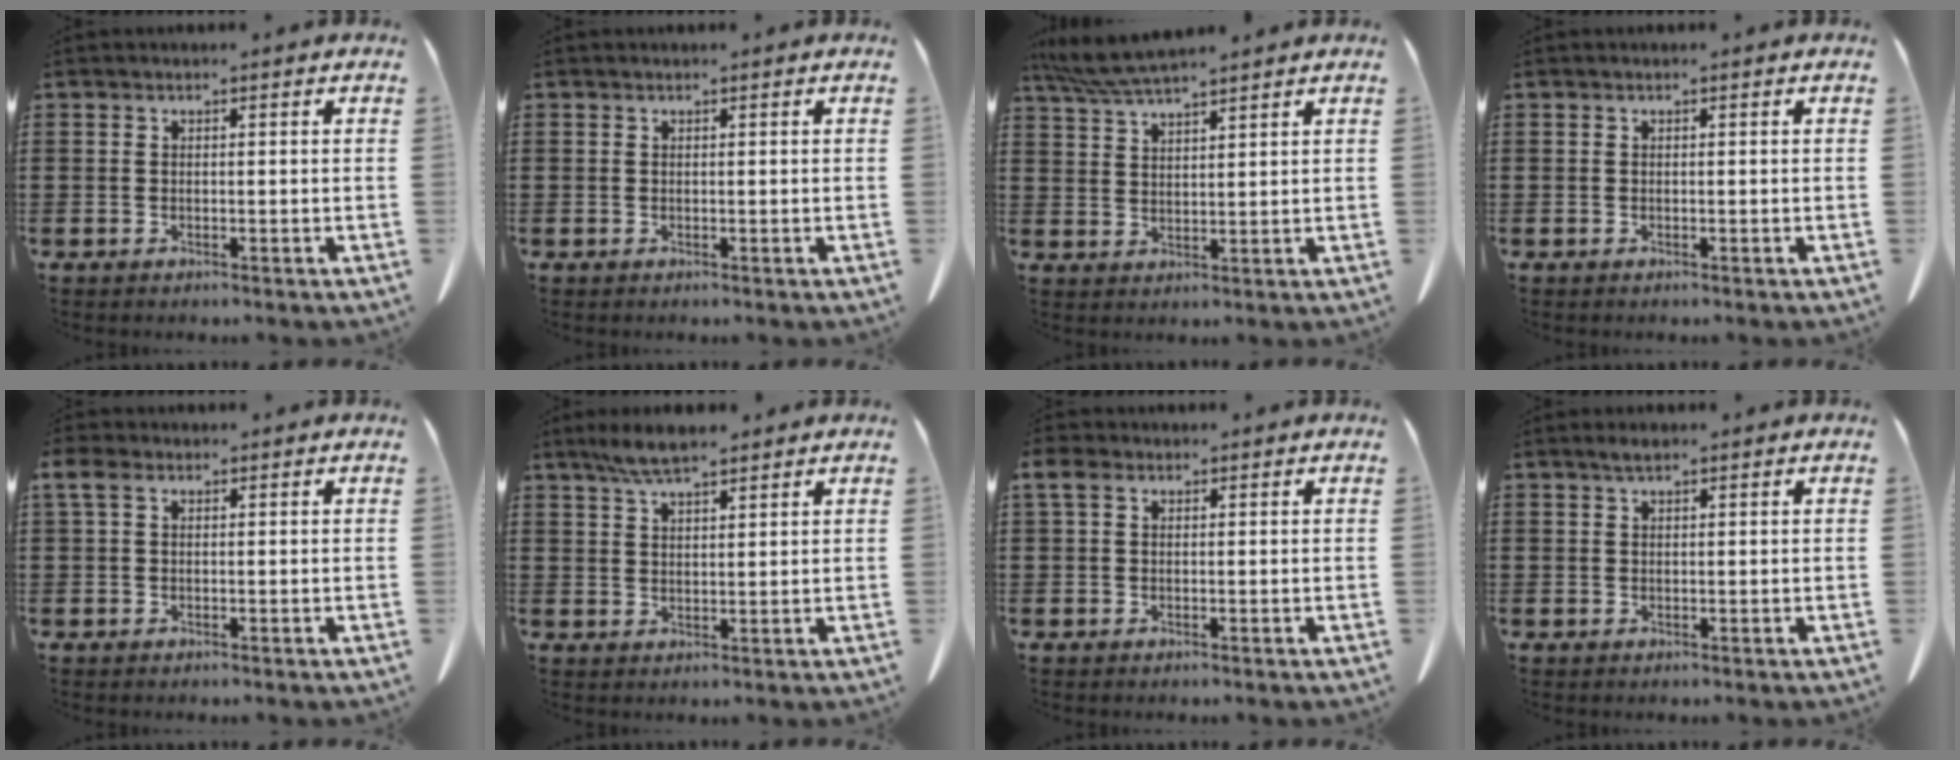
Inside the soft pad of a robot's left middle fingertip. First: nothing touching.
{"total": 0.0}
{"total": 5.5, "force": [4.8, 0.4, 2.6], "torque": [-0.063, -0.014, 0.091]}
{"total": 0.0}
{"total": 2.3, "force": [0.6, 1.4, 1.8], "torque": [-0.048, 0.005, 0.007]}
{"total": 4.8, "force": [3.8, 1.0, 2.8], "torque": [-0.064, -0.002, 0.070]}
{"total": 2.2, "force": [0.7, 1.4, 1.5], "torque": [-0.034, 0.008, 0.012]}
{"total": 1.1, "force": [0.8, 0.4, 0.6], "torque": [-0.014, 0.001, 0.016]}